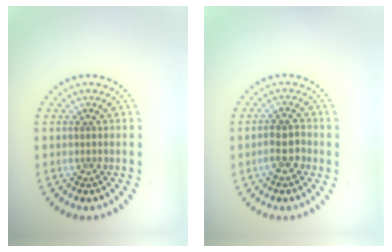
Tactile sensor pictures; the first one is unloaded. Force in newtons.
{"total": 2.3, "press": 2.2, "slide": 0.7}